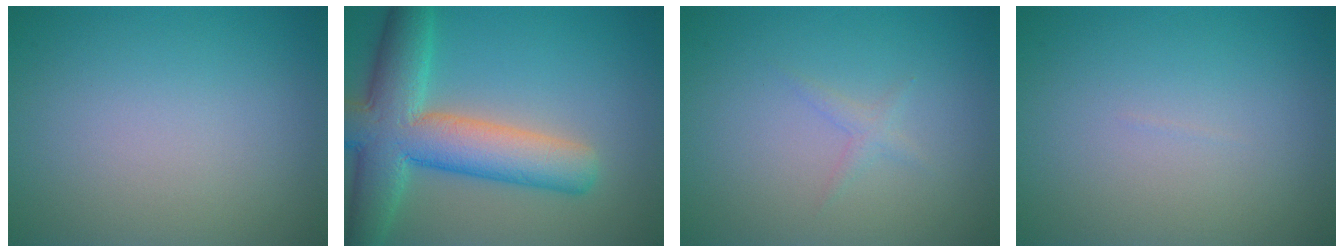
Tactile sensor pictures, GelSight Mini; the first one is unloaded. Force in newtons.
{"total": 9.5, "press": 9.4, "slide": 0.6}
{"total": 0.9, "press": 0.9, "slide": 0.0}
{"total": 0.0}